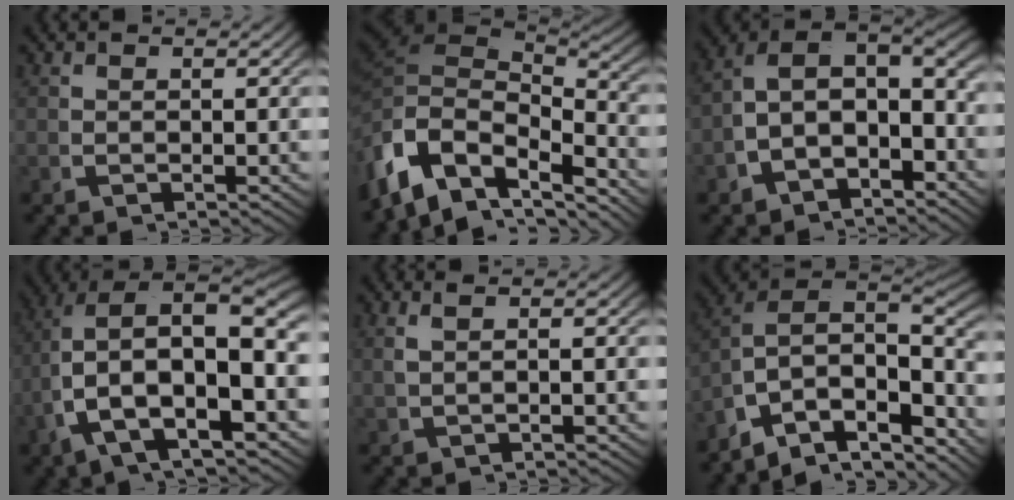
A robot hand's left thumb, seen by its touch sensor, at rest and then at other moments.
{"total": 12.3, "force": [-2.1, 7.9, 9.3], "torque": [-0.179, -0.035, -0.014]}
{"total": 14.5, "force": [0.3, 11.3, 9.0], "torque": [-0.159, -0.010, -0.016]}
{"total": 13.3, "force": [0.0, 8.1, 10.5], "torque": [-0.192, -0.034, 0.012]}
{"total": 1.6, "force": [0.6, 0.2, 1.5], "torque": [-0.032, 0.010, 0.016]}
{"total": 17.4, "force": [-1.3, 13.0, 11.5], "torque": [-0.248, -0.058, -0.016]}